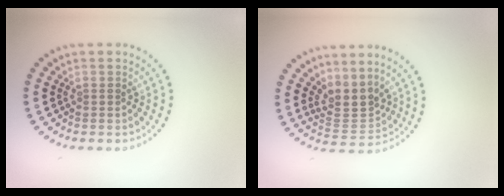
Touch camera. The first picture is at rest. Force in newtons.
{"total": 3.0, "press": 2.1, "slide": 2.1}